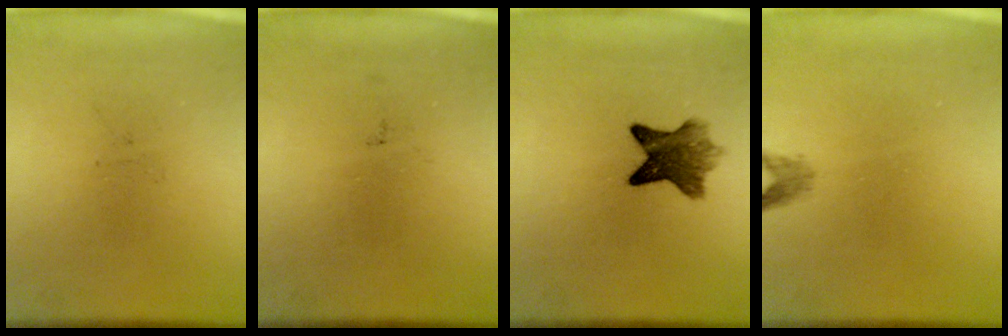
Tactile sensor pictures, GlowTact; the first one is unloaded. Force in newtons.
{"total": 0.0}
{"total": 6.8}
{"total": 1.2}